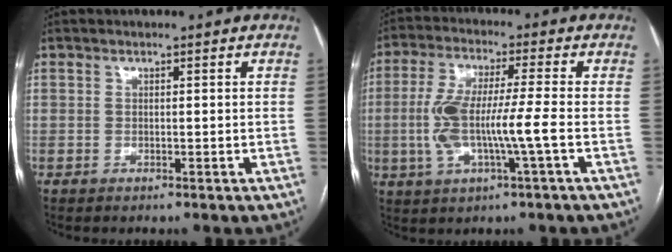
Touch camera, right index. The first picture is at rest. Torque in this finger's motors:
{"motor_torque": [0.51, -0.12, 0.33, 0.21]}